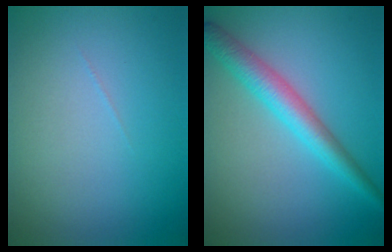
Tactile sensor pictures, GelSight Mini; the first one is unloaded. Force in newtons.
{"total": 4.0, "press": 4.0, "slide": 0.1}